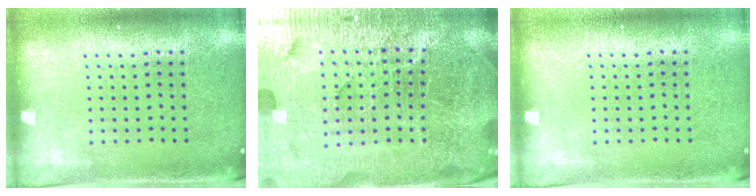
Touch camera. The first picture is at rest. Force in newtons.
{"total": 7.1, "press": 6.2, "slide": 3.5}
{"total": 0.0}